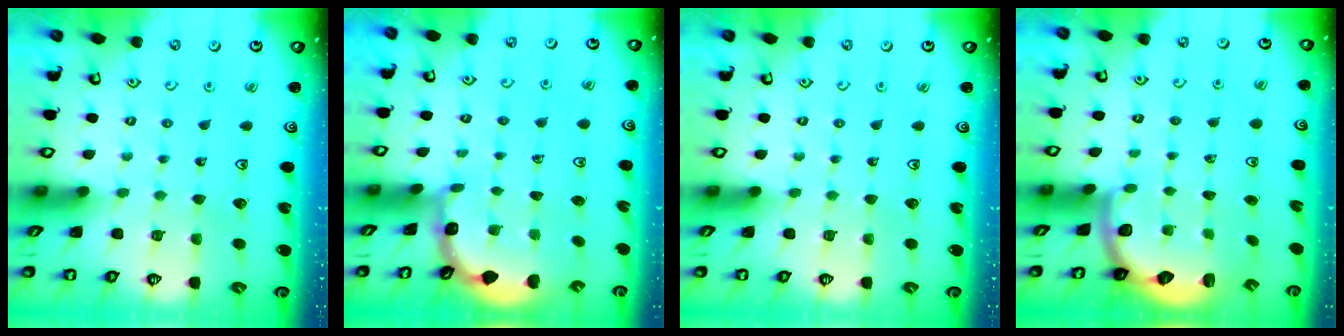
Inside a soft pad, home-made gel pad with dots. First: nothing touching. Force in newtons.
{"total": 2.1, "press": 2.1, "slide": 0.2}
{"total": 0.0}
{"total": 2.5, "press": 2.1, "slide": 1.3}